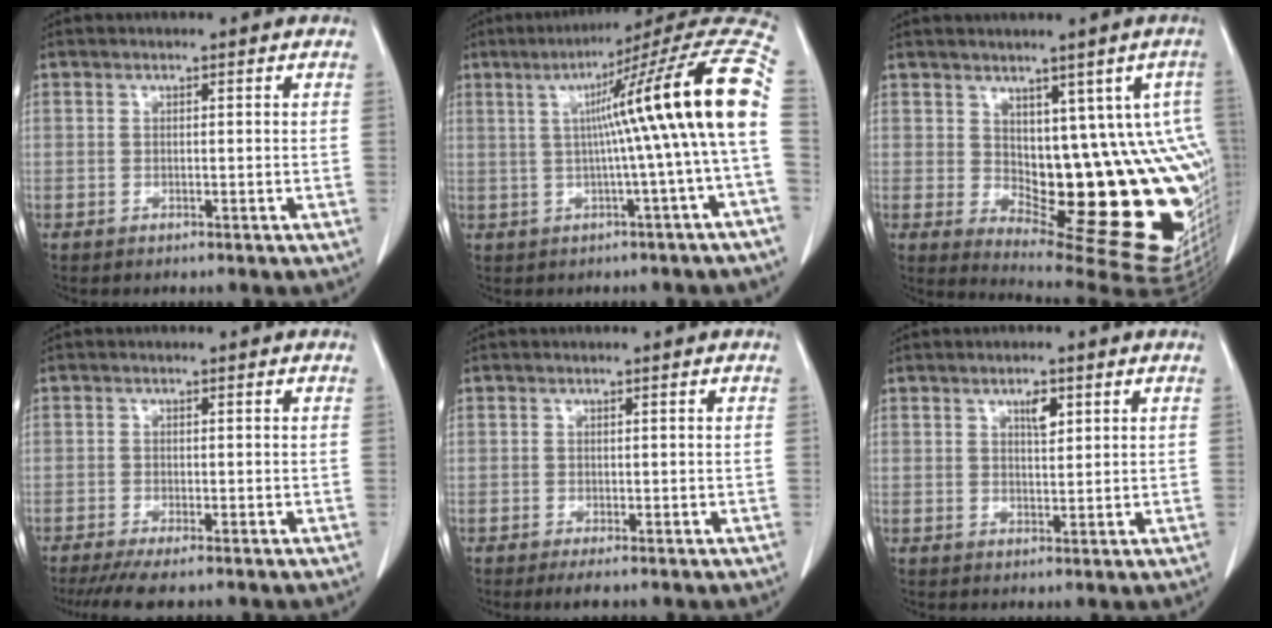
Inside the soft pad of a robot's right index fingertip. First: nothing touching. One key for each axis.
{"total": 17.1, "fx": 1.3, "fy": -1.8, "fz": 17.0, "tx": -0.215, "ty": 0.035, "tz": 0.011}
{"total": 17.3, "fx": 0.7, "fy": 6.9, "fz": 15.9, "tx": -0.143, "ty": 0.008, "tz": 0.031}
{"total": 4.5, "fx": -3.5, "fy": 0.3, "fz": 2.8, "tx": -0.043, "ty": -0.011, "tz": -0.056}
{"total": 1.3, "fx": -0.7, "fy": 0.4, "fz": 1.0, "tx": -0.017, "ty": -0.003, "tz": -0.009}
{"total": 2.7, "fx": 1.5, "fy": 1.0, "fz": 2.0, "tx": -0.034, "ty": -0.003, "tz": 0.028}